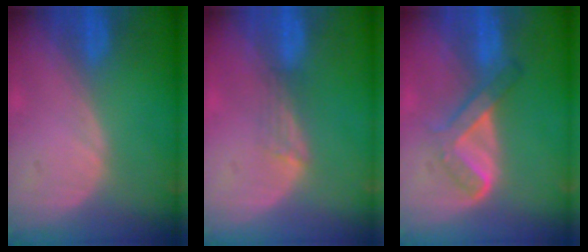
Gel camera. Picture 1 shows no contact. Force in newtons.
{"total": 2.0, "press": 1.6, "slide": 1.3}
{"total": 5.2, "press": 5.0, "slide": 1.5}